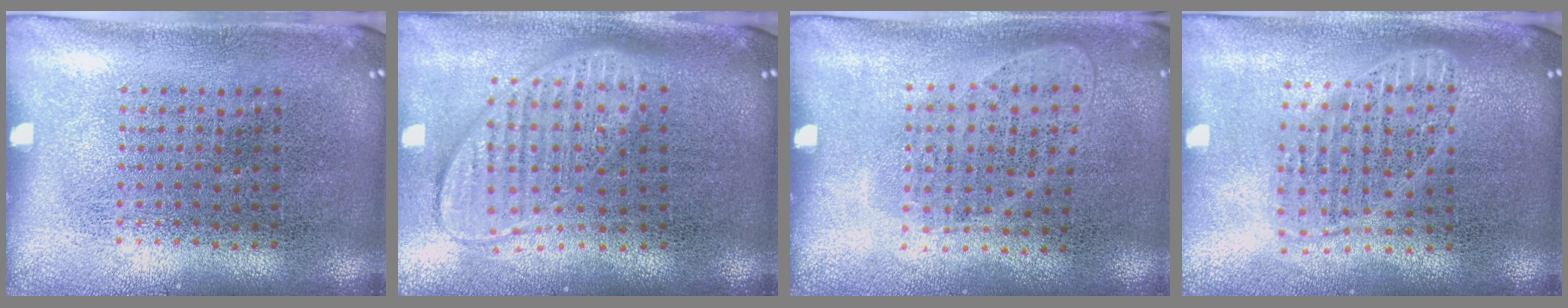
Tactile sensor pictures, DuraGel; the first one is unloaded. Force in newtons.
{"total": 2.0, "press": 1.5, "slide": 1.2}
{"total": 1.0, "press": 0.9, "slide": 0.5}
{"total": 1.7, "press": 1.4, "slide": 0.9}